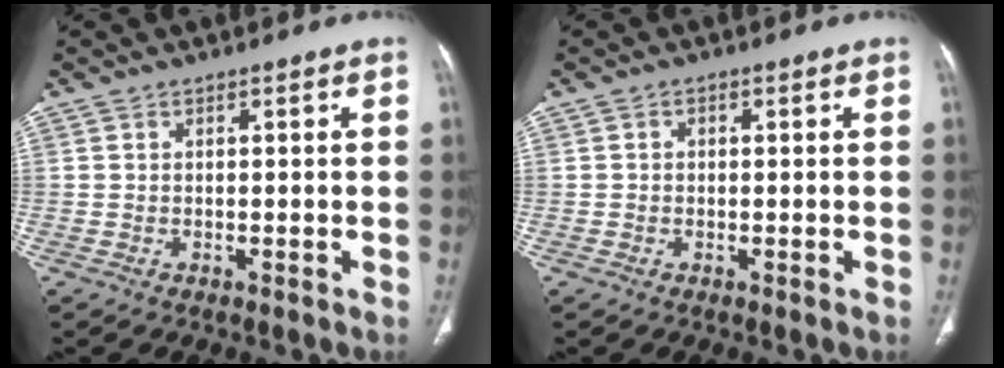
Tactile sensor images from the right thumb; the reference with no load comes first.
{"total": 0.9, "force": [0.1, 0.7, 0.5], "torque": [-0.005, 0.004, -0.001]}